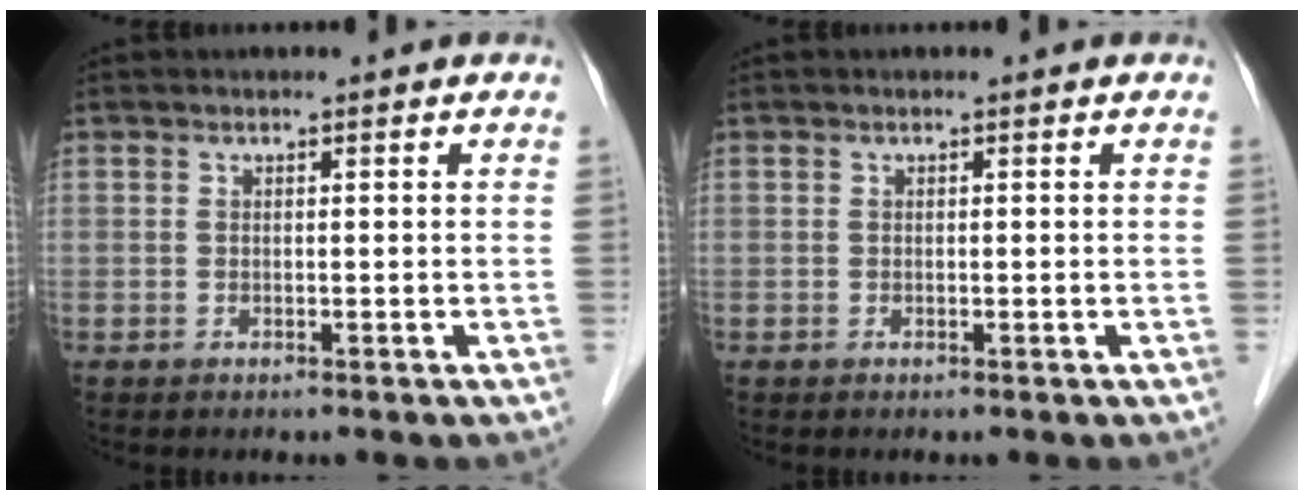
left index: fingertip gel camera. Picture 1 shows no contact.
{"total": 0.0}